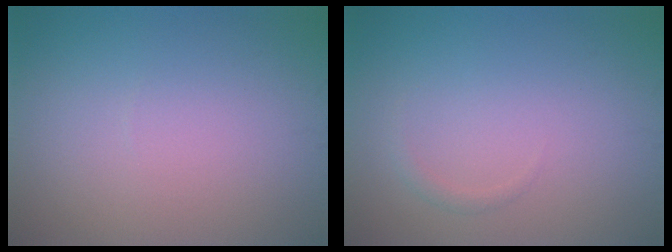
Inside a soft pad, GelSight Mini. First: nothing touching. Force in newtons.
{"total": 0.7, "press": 0.7, "slide": 0.0}